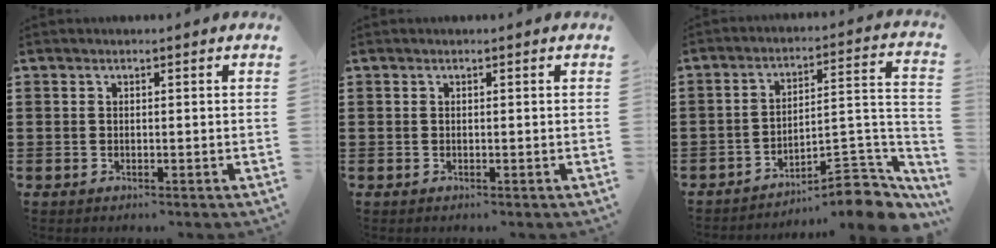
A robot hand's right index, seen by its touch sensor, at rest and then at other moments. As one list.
[{"total": 0.0}, {"total": 7.1, "force": [-5.8, 2.0, 3.5], "torque": [-0.041, -0.007, -0.111]}]